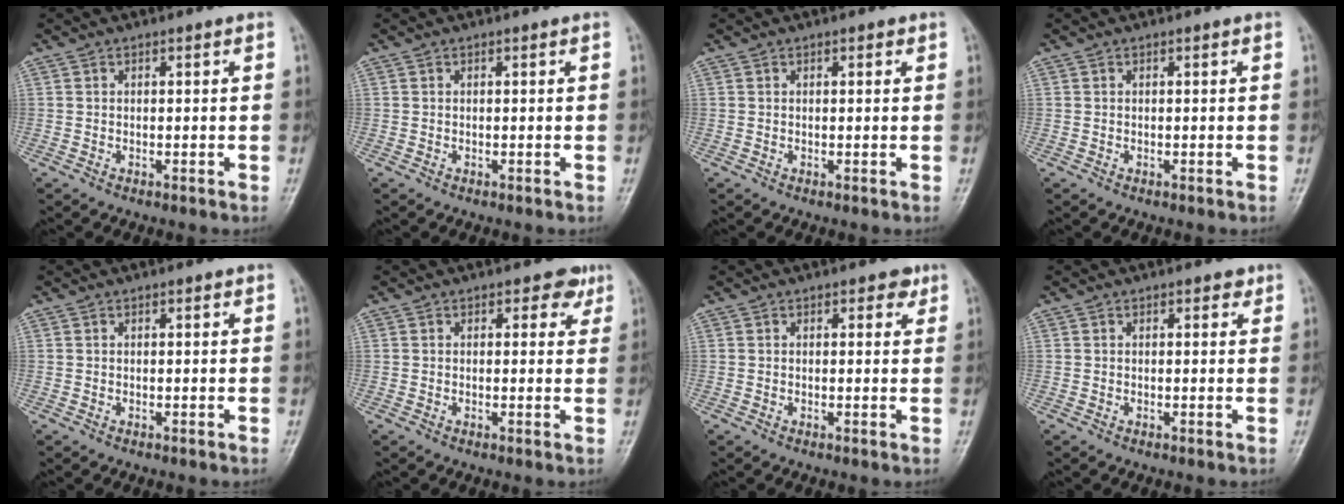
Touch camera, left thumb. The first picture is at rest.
{"total": 0.0}
{"total": 1.1, "force": [0.6, 0.5, 0.8], "torque": [-0.005, 0.000, 0.004]}
{"total": 0.0}
{"total": 0.7, "force": [0.3, 0.3, 0.5], "torque": [-0.005, 0.000, 0.003]}
{"total": 3.4, "force": [1.8, 2.2, 1.7], "torque": [0.007, -0.005, 0.017]}
{"total": 2.4, "force": [1.3, 1.4, 1.4], "torque": [-0.001, -0.003, 0.013]}
{"total": 1.7, "force": [1.0, 1.0, 1.0], "torque": [-0.001, -0.002, 0.008]}